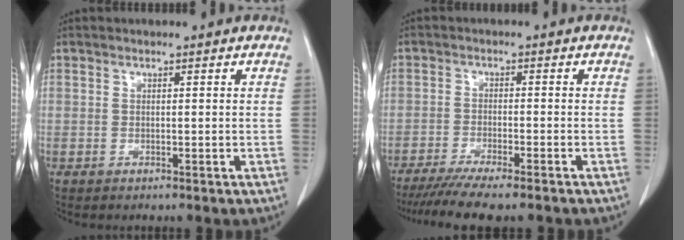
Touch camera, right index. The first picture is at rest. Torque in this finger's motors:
{"motor_torque": [0.60, -0.59, 0.46, 0.14]}